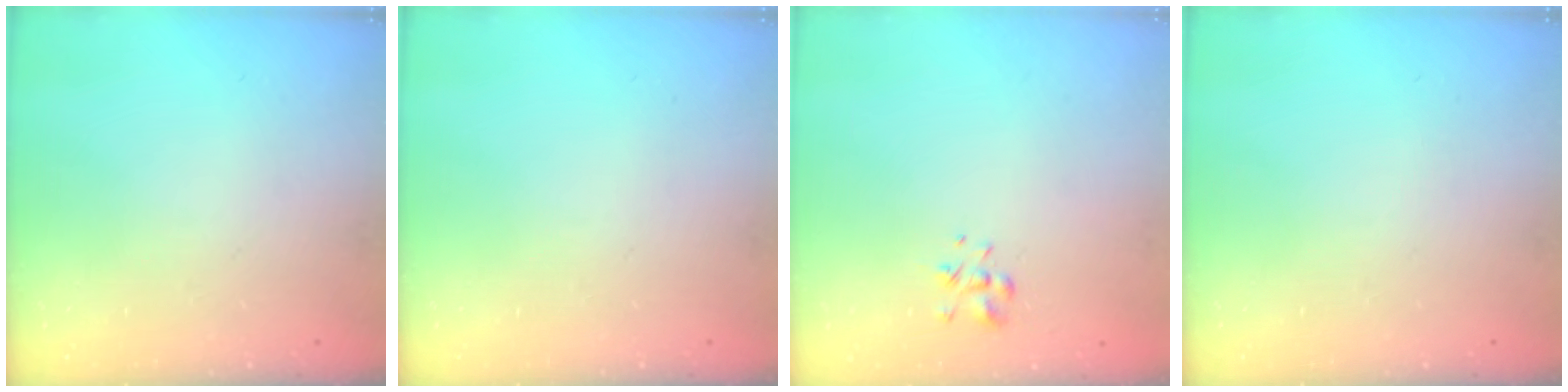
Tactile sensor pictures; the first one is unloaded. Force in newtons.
{"total": 0.0}
{"total": 1.3, "press": 1.2, "slide": 0.6}
{"total": 0.0}